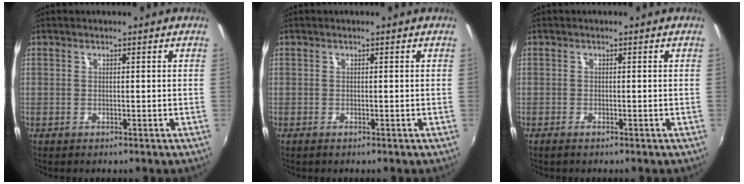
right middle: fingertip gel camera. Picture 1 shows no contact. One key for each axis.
{"total": 0.0}
{"total": 0.8, "fx": -0.6, "fy": 0.2, "fz": 0.4, "tx": -0.008, "ty": -0.003, "tz": -0.014}